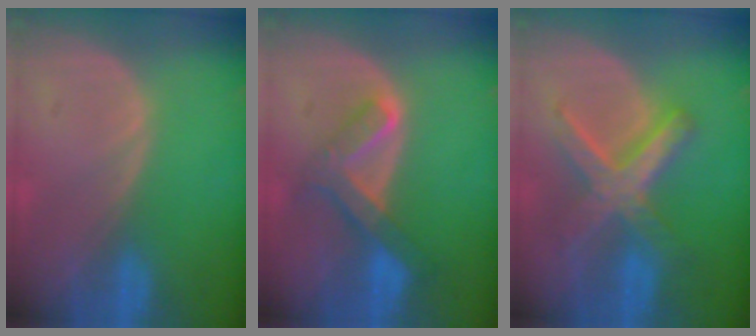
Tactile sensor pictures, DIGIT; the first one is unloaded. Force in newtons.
{"total": 6.6, "press": 5.8, "slide": 3.0}
{"total": 7.7, "press": 7.7, "slide": 0.7}